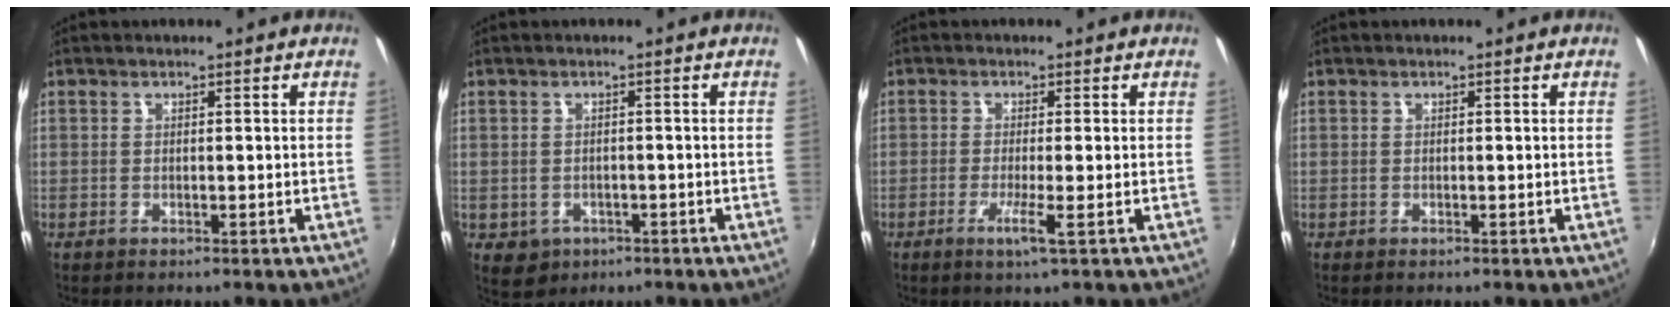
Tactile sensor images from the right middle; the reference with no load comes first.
{"total": 4.5, "force": [-1.6, 3.8, 1.7], "torque": [-0.040, -0.008, -0.015]}
{"total": 3.2, "force": [-1.4, -0.7, 2.8], "torque": [-0.060, -0.012, -0.030]}
{"total": 0.0}